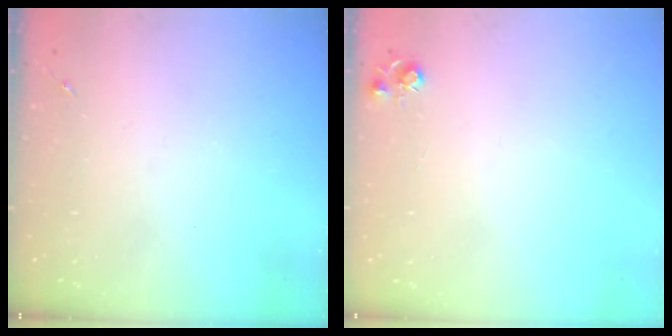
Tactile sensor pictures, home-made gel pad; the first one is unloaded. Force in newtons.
{"total": 5.1, "press": 5.0, "slide": 0.5}